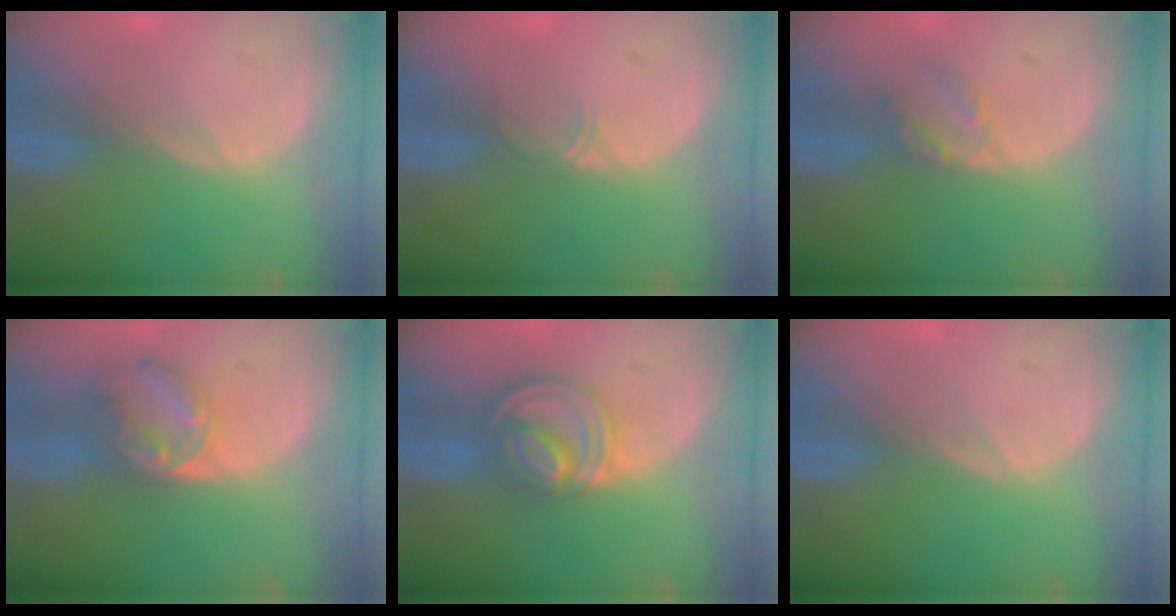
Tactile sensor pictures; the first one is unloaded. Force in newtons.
{"total": 1.1, "press": 1.0, "slide": 0.6}
{"total": 2.5, "press": 2.5, "slide": 0.3}
{"total": 6.7, "press": 5.9, "slide": 3.2}
{"total": 7.9, "press": 6.8, "slide": 3.9}
{"total": 0.0}